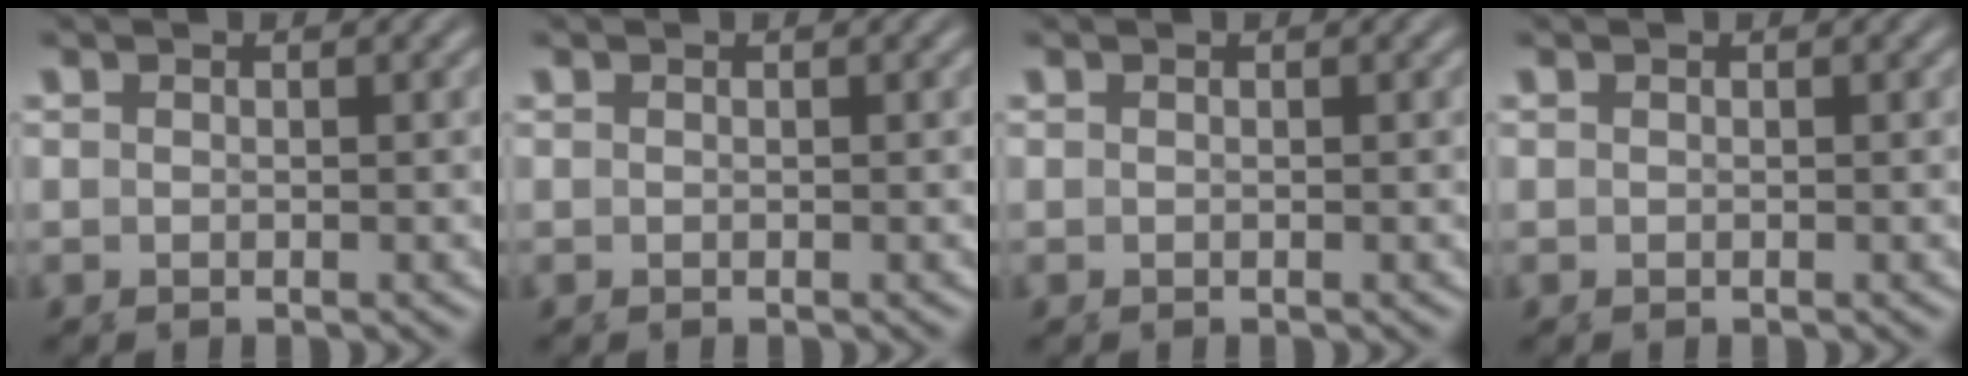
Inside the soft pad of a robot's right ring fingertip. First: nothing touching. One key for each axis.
{"total": 0.0}
{"total": 0.0}
{"total": 0.0}